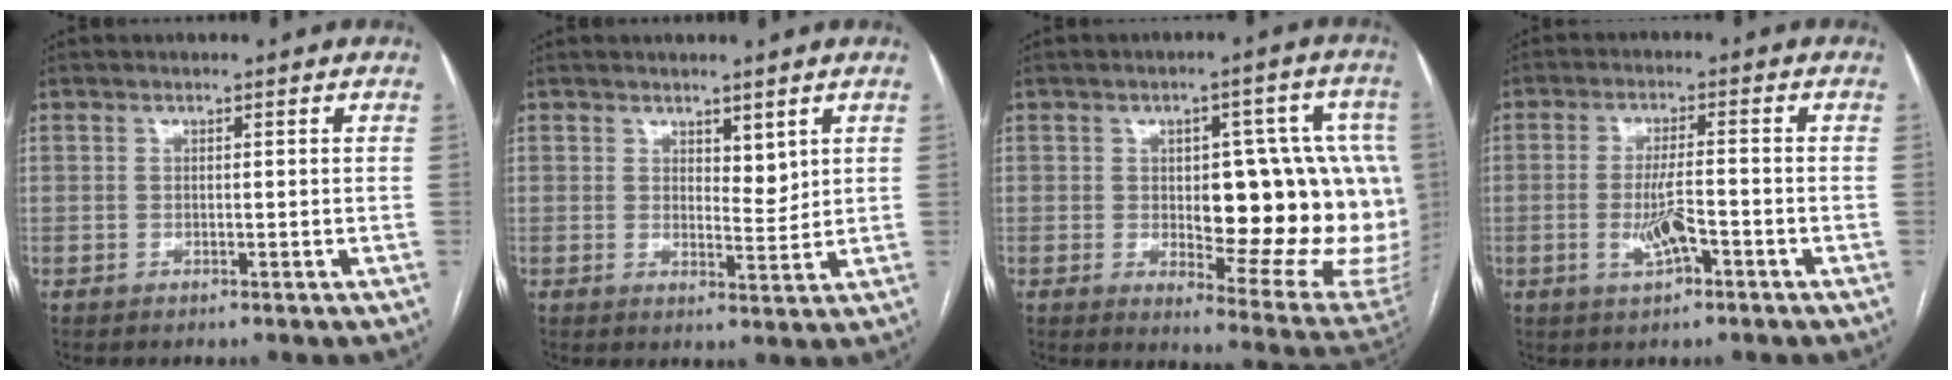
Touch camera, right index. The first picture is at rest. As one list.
[{"total": 1.6, "force": [1.0, 0.4, 1.1], "torque": [-0.018, -0.010, 0.019]}, {"total": 21.5, "force": [-0.1, 7.2, 20.2], "torque": [-0.182, 0.023, 0.019]}, {"total": 5.1, "force": [-1.8, 1.1, 4.6], "torque": [-0.092, -0.003, -0.029]}]